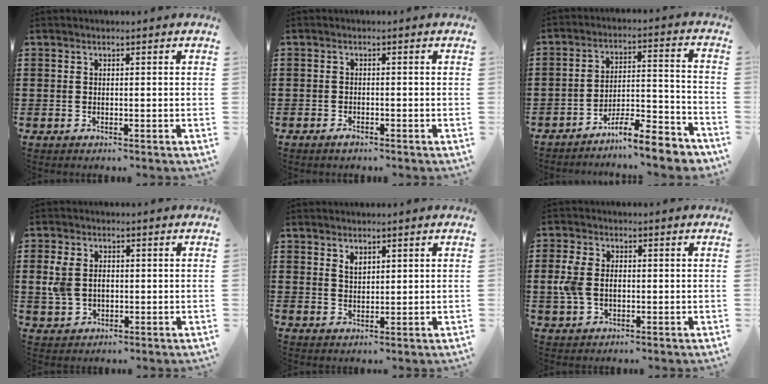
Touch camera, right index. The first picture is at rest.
{"total": 1.0, "force": [-0.8, 0.4, 0.3], "torque": [-0.006, -0.001, -0.016]}
{"total": 8.2, "force": [-7.6, 0.9, 3.0], "torque": [-0.039, 0.015, -0.143]}
{"total": 4.2, "force": [0.3, 3.1, 2.8], "torque": [-0.076, 0.006, -0.001]}
{"total": 1.9, "force": [1.4, 1.0, 0.8], "torque": [-0.019, 0.003, 0.026]}
{"total": 4.2, "force": [-0.1, 3.0, 3.0], "torque": [-0.083, 0.002, -0.010]}